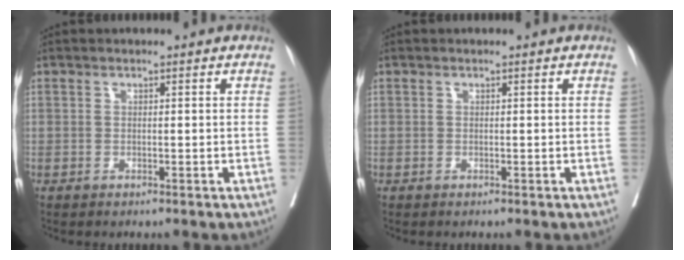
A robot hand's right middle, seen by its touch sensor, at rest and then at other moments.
{"total": 0.0}